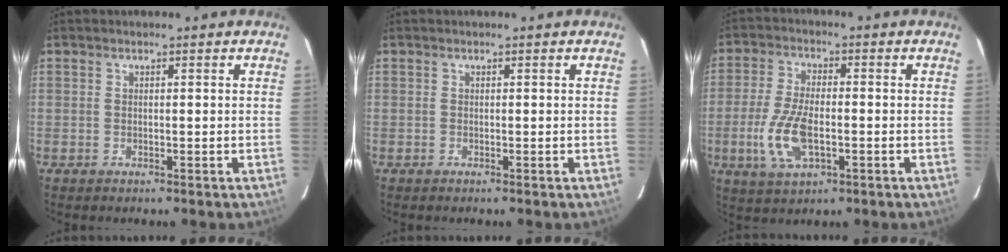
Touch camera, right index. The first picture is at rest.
{"total": 0.0}
{"total": 10.0, "force": [-2.6, 4.4, 8.5], "torque": [-0.185, -0.006, -0.047]}